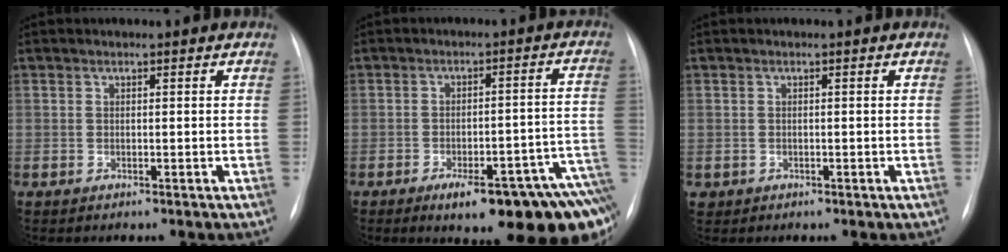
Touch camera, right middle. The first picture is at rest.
{"total": 19.2, "force": [-12.6, 4.0, 13.9], "torque": [-0.082, 0.029, -0.154]}
{"total": 0.7, "force": [-0.3, 0.7, 0.1], "torque": [-0.003, 0.004, -0.001]}